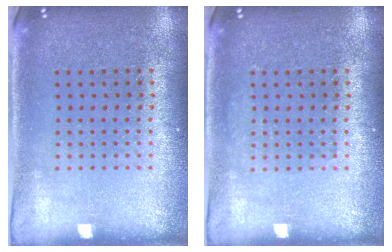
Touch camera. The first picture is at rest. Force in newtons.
{"total": 0.6, "press": 0.6, "slide": 0.1}